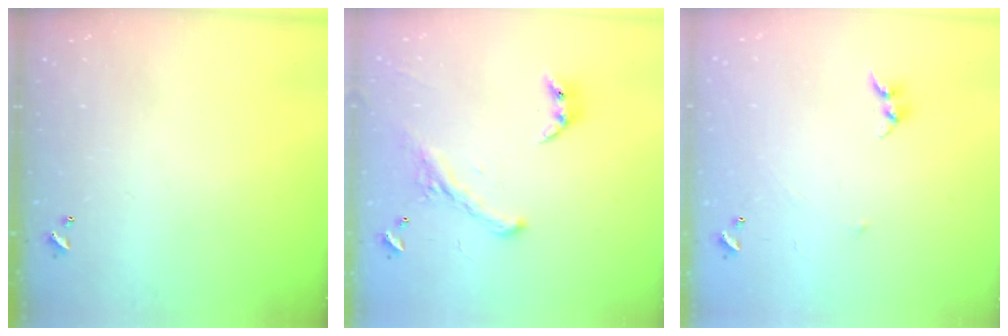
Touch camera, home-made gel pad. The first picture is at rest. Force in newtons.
{"total": 2.6, "press": 2.3, "slide": 1.3}
{"total": 6.4, "press": 6.4, "slide": 0.4}